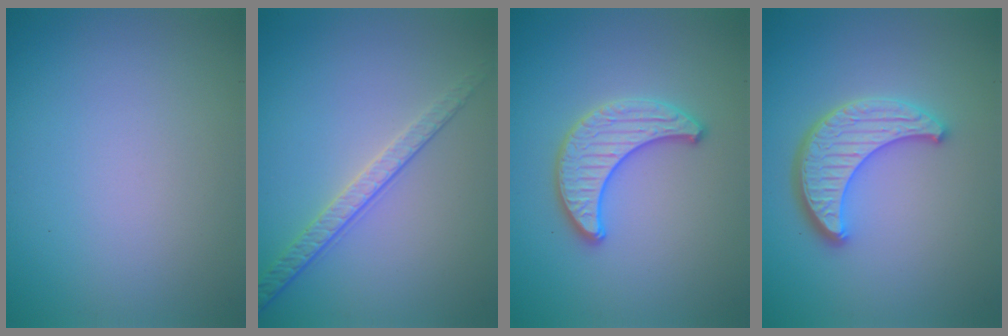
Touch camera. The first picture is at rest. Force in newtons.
{"total": 2.4, "press": 2.0, "slide": 1.4}
{"total": 2.7, "press": 2.7, "slide": 0.1}
{"total": 4.4, "press": 3.8, "slide": 2.3}